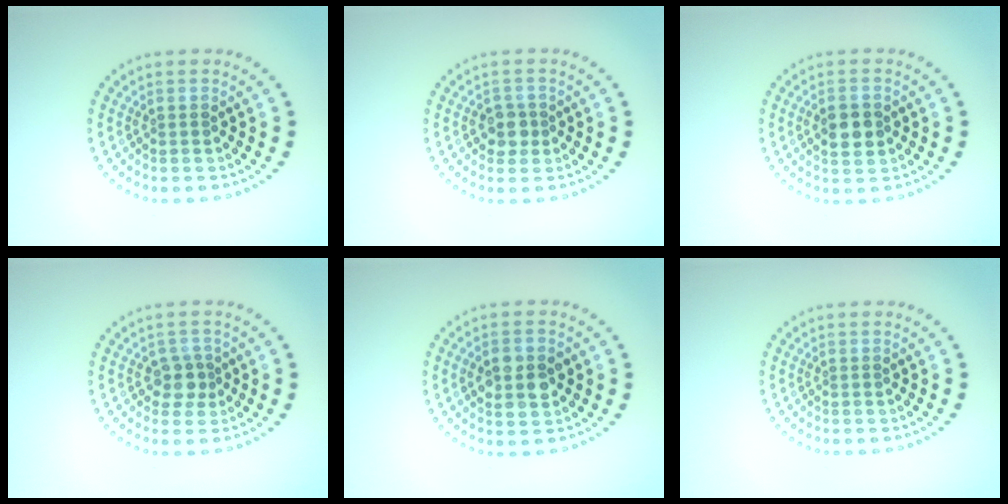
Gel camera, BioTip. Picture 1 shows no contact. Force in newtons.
{"total": 1.9, "press": 1.8, "slide": 0.7}
{"total": 2.9, "press": 2.9, "slide": 0.1}
{"total": 2.0, "press": 1.7, "slide": 1.0}
{"total": 4.0, "press": 4.0, "slide": 0.0}
{"total": 0.0}